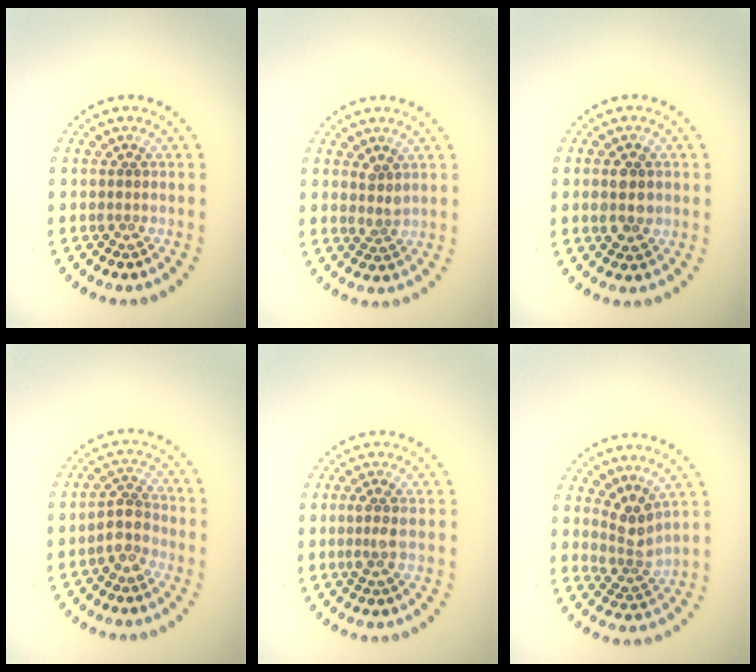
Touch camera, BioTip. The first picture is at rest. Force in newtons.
{"total": 1.5, "press": 1.2, "slide": 0.9}
{"total": 2.8, "press": 2.8, "slide": 0.1}
{"total": 2.4, "press": 2.1, "slide": 1.2}
{"total": 1.5, "press": 1.2, "slide": 0.9}
{"total": 2.8, "press": 2.1, "slide": 1.8}